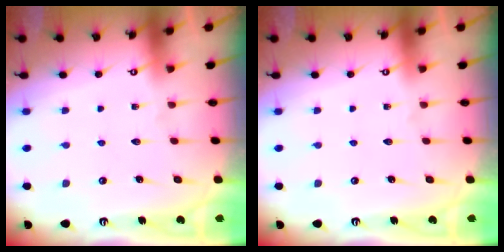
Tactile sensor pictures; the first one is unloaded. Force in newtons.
{"total": 0.0}